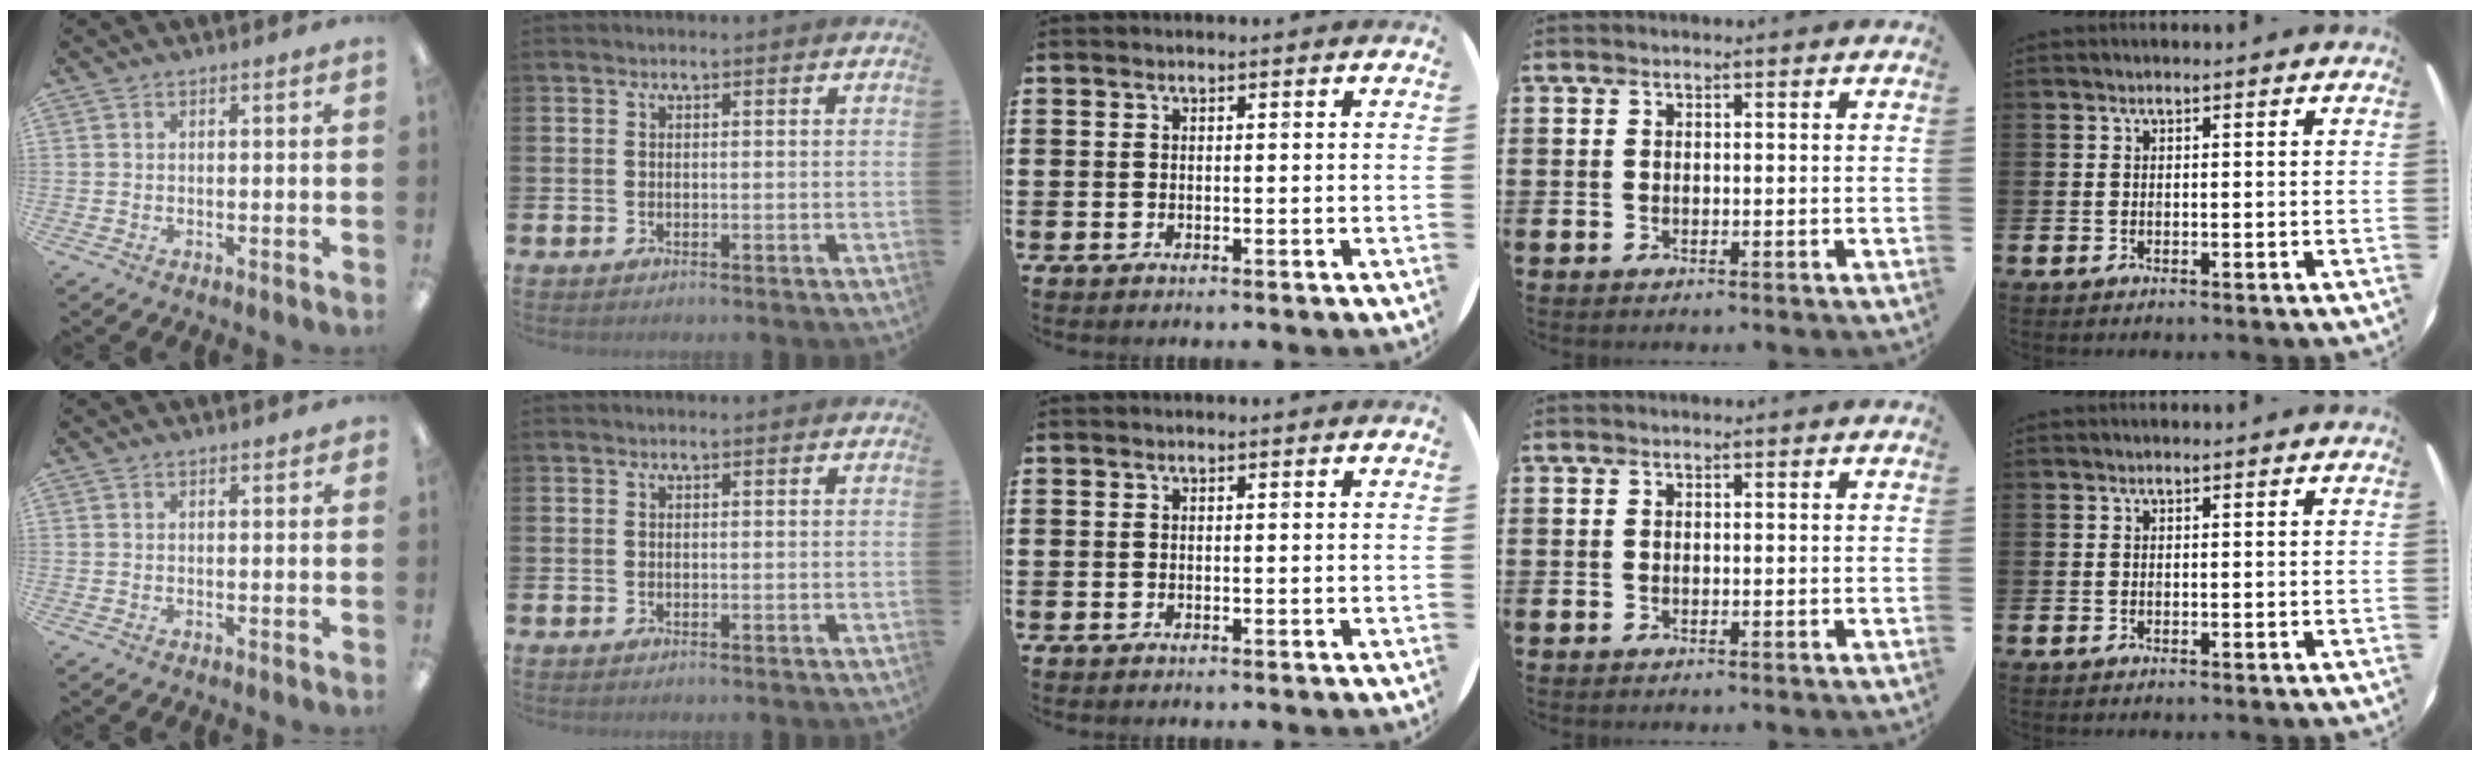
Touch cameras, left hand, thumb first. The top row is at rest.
{"thumb": {"total": 0.5, "force": [0.4, 0.2, 0.1], "torque": [0.005, -0.003, 0.006]}}